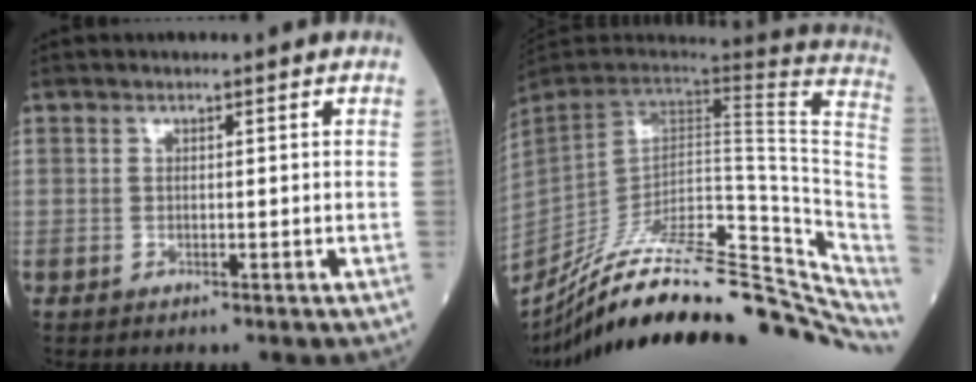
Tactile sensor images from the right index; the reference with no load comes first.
{"total": 34.1, "force": [-25.9, 9.2, 20.2], "torque": [-0.252, -0.026, -0.369]}